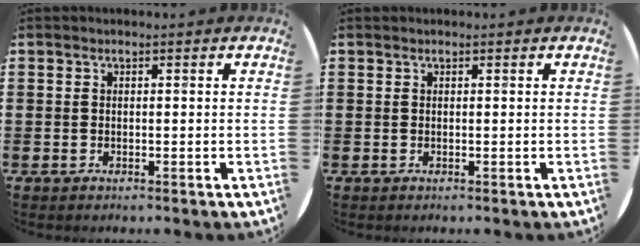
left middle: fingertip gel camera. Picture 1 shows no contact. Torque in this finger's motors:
{"motor_torque": [-0.33, 0.00, -0.05, 0.00]}